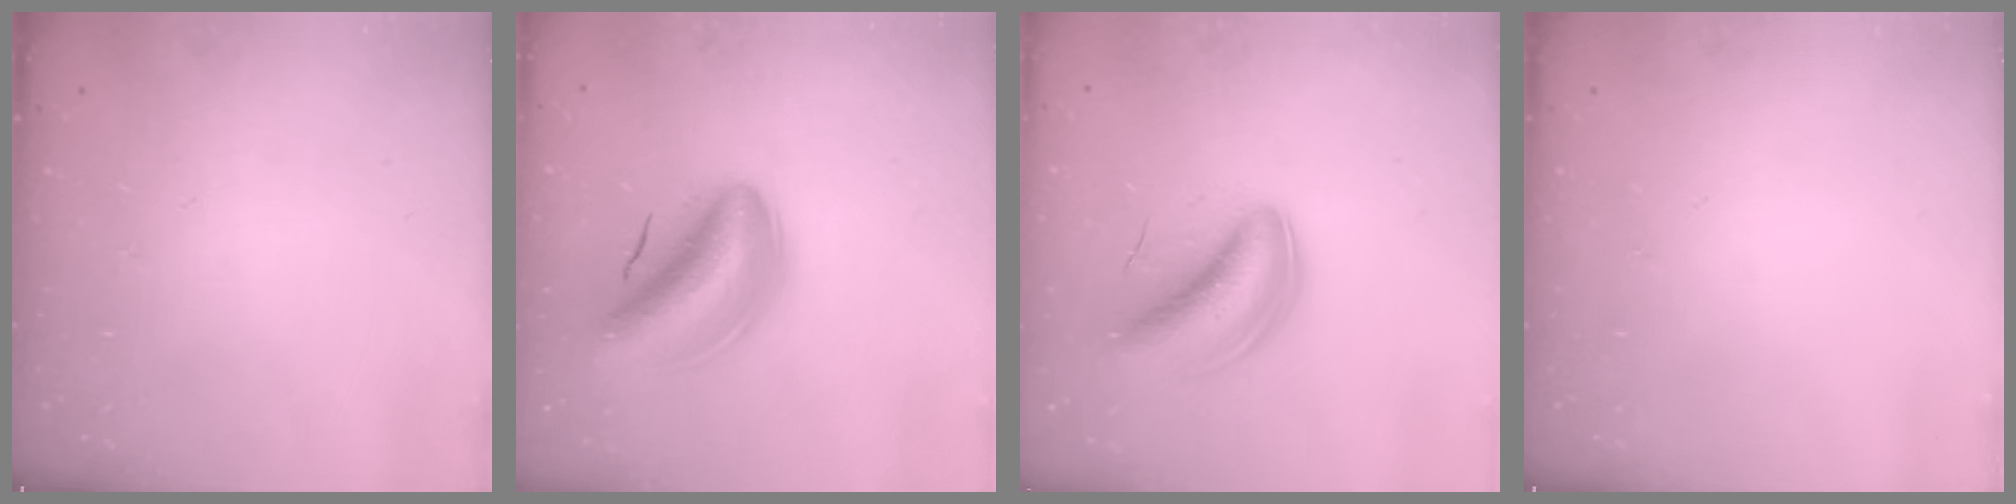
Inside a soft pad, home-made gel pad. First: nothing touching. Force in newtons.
{"total": 11.2, "press": 10.6, "slide": 3.7}
{"total": 7.4, "press": 6.9, "slide": 2.6}
{"total": 0.0}